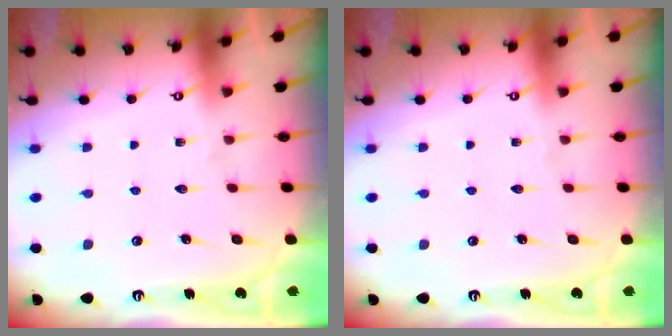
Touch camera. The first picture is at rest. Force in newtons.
{"total": 0.0}